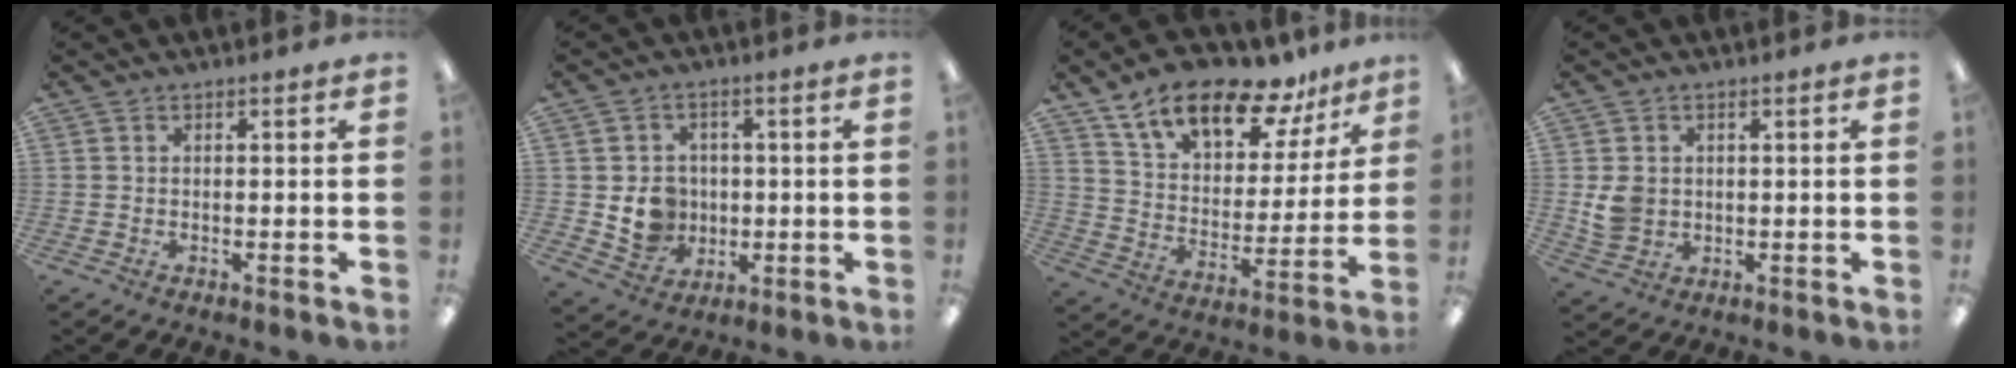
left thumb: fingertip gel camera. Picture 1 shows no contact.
{"total": 7.9, "force": [-0.2, 7.4, 2.7], "torque": [-0.053, 0.007, 0.005]}
{"total": 17.7, "force": [13.1, 7.7, 9.0], "torque": [-0.156, -0.076, 0.227]}
{"total": 5.1, "force": [0.8, 4.5, 2.3], "torque": [-0.030, 0.004, 0.018]}